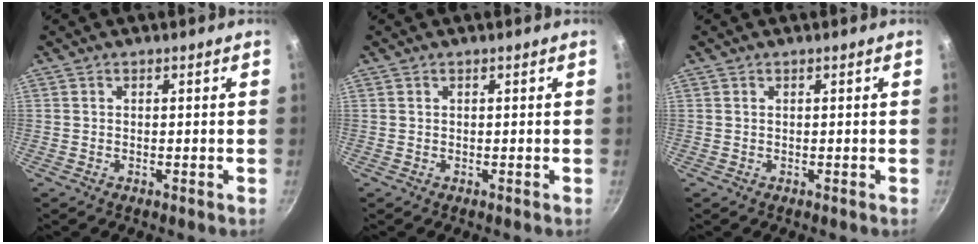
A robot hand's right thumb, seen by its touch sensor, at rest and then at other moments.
{"total": 0.0}
{"total": 0.0}